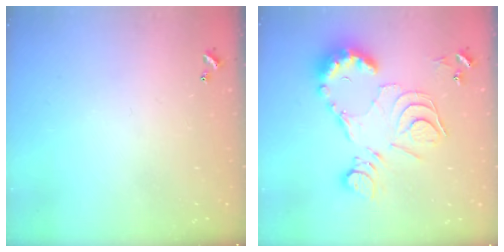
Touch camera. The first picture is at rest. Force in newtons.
{"total": 15.6, "press": 15.6, "slide": 1.6}